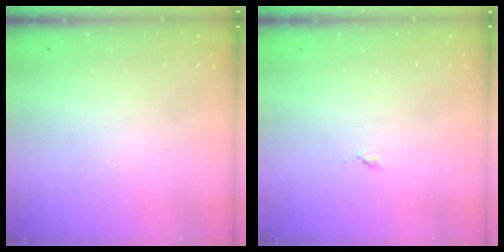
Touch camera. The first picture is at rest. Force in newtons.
{"total": 3.4, "press": 3.4, "slide": 0.5}